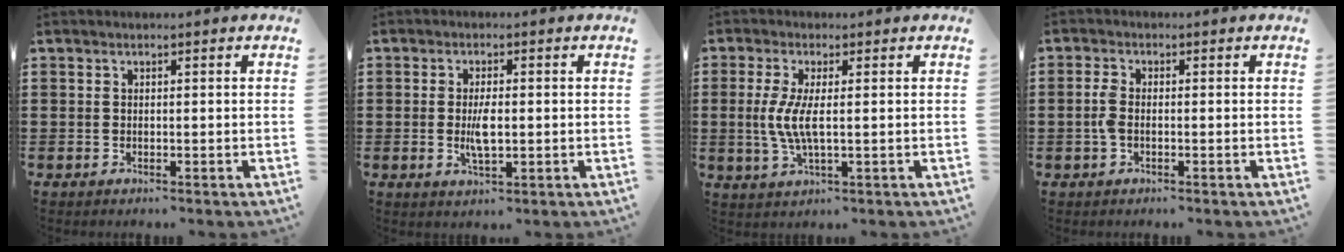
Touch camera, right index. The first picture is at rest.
{"total": 4.1, "force": [-0.4, 1.3, 3.8], "torque": [-0.077, -0.002, -0.009]}
{"total": 5.1, "force": [0.1, 1.2, 5.0], "torque": [-0.114, -0.008, -0.007]}
{"total": 2.3, "force": [-0.5, 1.0, 2.0], "torque": [-0.053, -0.005, -0.014]}